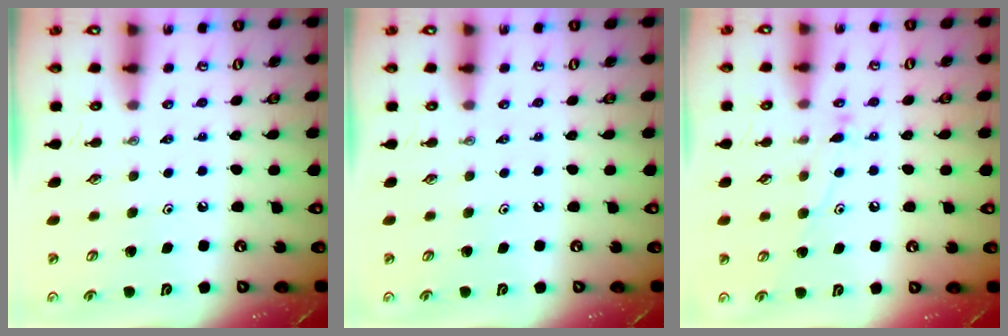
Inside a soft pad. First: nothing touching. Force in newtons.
{"total": 0.0}
{"total": 8.8, "press": 8.8, "slide": 0.6}